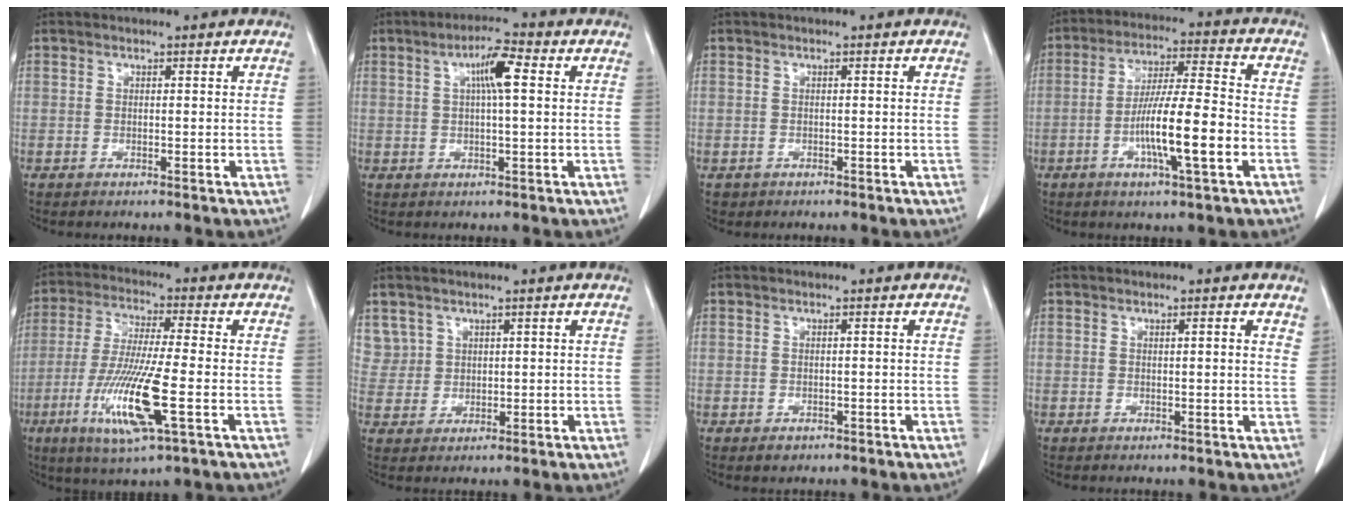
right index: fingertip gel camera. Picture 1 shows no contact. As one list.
[{"total": 5.7, "force": [1.5, 0.6, 5.4], "torque": [-0.097, 0.010, 0.024]}, {"total": 1.0, "force": [-0.5, 0.9, 0.0], "torque": [-0.009, 0.003, -0.003]}, {"total": 12.0, "force": [-3.5, 0.7, 11.4], "torque": [-0.203, -0.001, -0.061]}, {"total": 13.2, "force": [-4.1, 0.7, 12.5], "torque": [-0.254, -0.024, -0.074]}, {"total": 4.0, "force": [2.5, 3.2, -0.4], "torque": [0.023, 0.006, 0.052]}, {"total": 1.2, "force": [-0.6, 0.9, 0.4], "torque": [-0.005, 0.002, -0.003]}, {"total": 2.5, "force": [1.4, 0.2, 2.0], "torque": [-0.024, 0.001, 0.014]}]